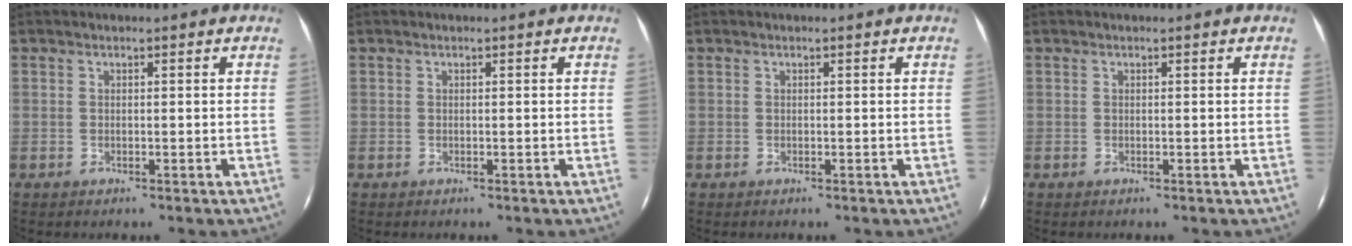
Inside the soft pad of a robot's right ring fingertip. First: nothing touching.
{"total": 0.0}
{"total": 0.0}
{"total": 0.0}